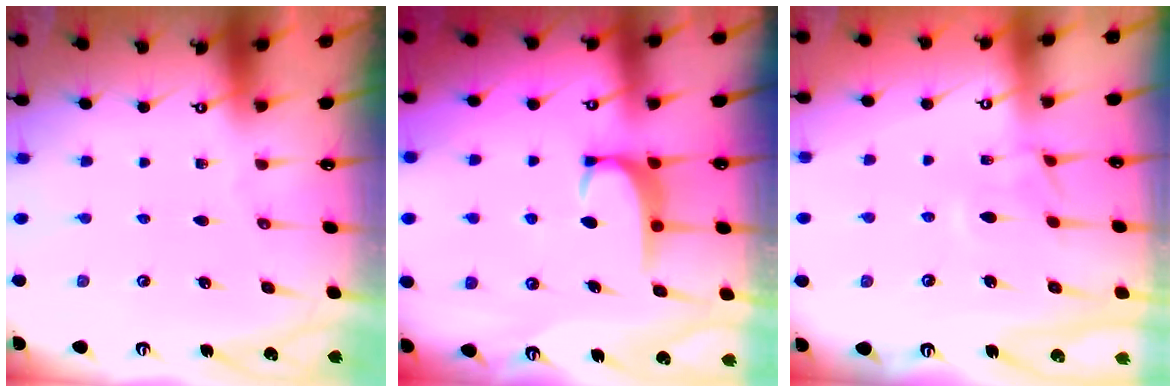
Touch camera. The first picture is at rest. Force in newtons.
{"total": 2.7, "press": 2.6, "slide": 0.5}
{"total": 2.1, "press": 2.0, "slide": 0.7}